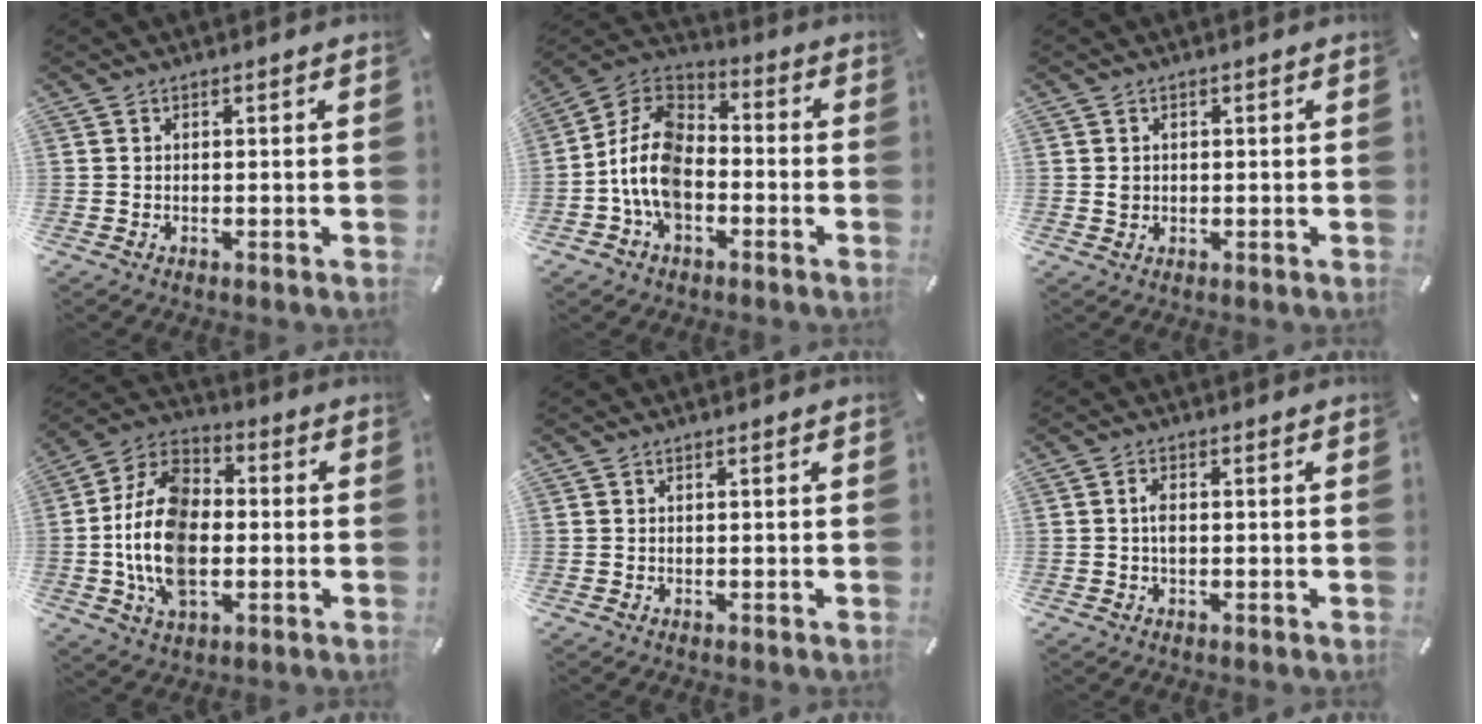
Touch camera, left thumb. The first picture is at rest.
{"total": 12.6, "force": [-4.4, 8.7, 8.0], "torque": [-0.192, 0.016, -0.089]}
{"total": 1.4, "force": [0.2, 1.3, 0.4], "torque": [-0.001, 0.002, 0.000]}
{"total": 17.4, "force": [-2.6, 11.4, 12.8], "torque": [-0.287, 0.011, -0.049]}
{"total": 0.0}
{"total": 2.4, "force": [-0.1, 1.2, 2.0], "torque": [-0.039, 0.001, -0.003]}